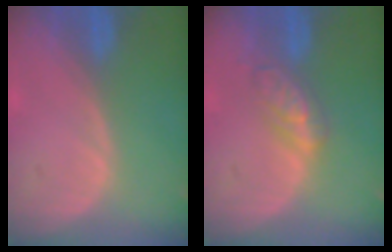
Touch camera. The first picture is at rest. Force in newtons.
{"total": 4.6, "press": 4.4, "slide": 1.4}